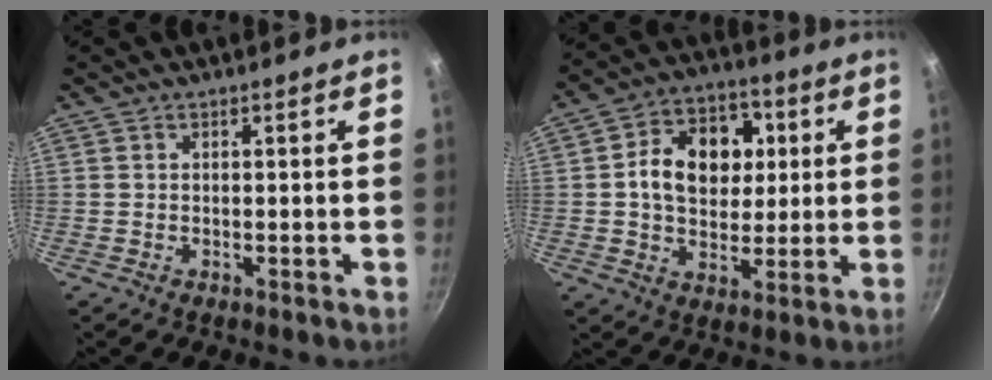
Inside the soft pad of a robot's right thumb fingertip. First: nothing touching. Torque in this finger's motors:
{"motor_torque": [-1.07, 1.46, 0.50, 0.59, 0.08]}